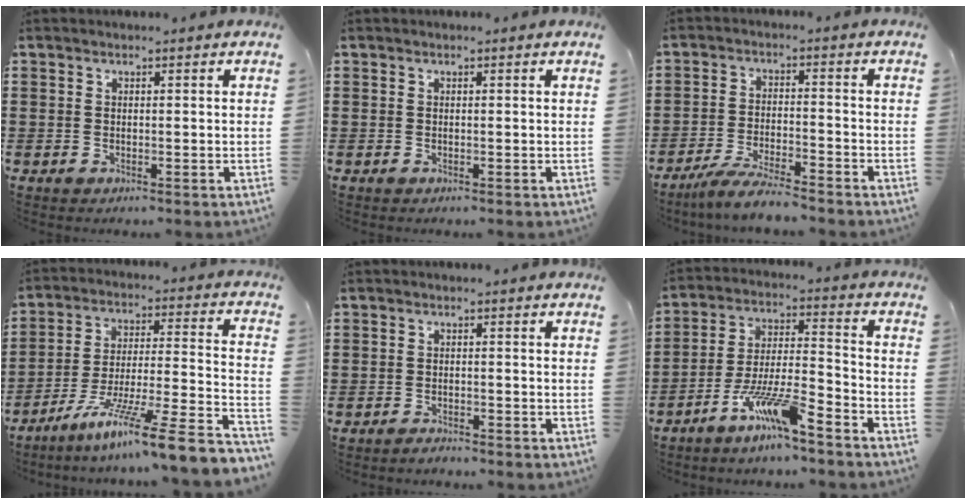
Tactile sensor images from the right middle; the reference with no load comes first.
{"total": 0.0}
{"total": 5.5, "force": [-5.0, 0.1, 2.2], "torque": [-0.050, -0.009, -0.097]}
{"total": 11.8, "force": [-8.5, -0.1, 8.1], "torque": [-0.129, -0.003, -0.159]}
{"total": 1.3, "force": [-1.3, 0.2, 0.1], "torque": [-0.005, 0.002, -0.027]}
{"total": 9.7, "force": [-7.2, 1.0, 6.3], "torque": [-0.131, -0.001, -0.142]}